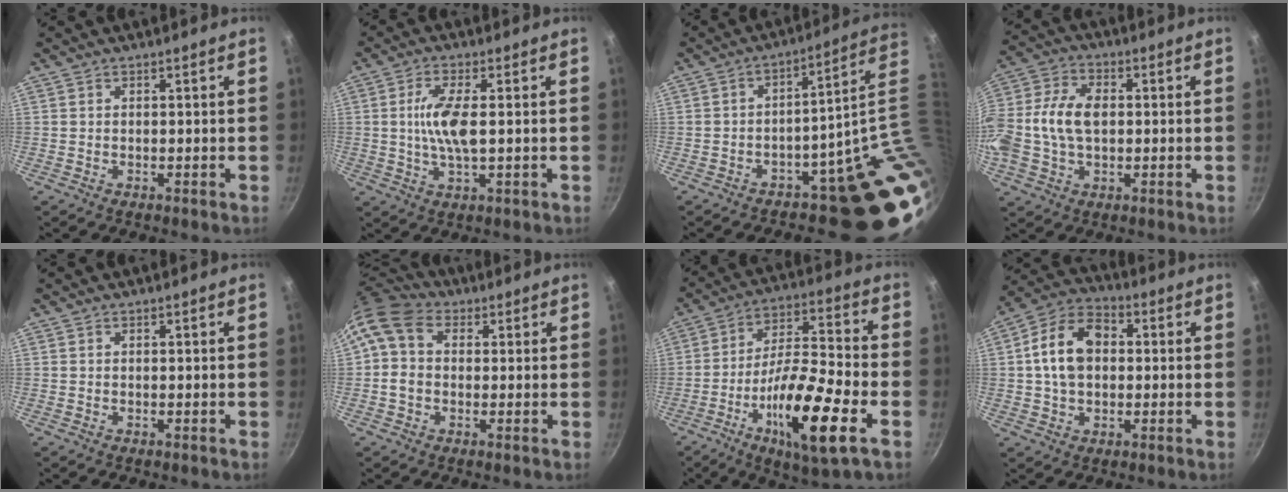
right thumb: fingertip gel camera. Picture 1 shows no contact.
{"total": 7.7, "force": [0.5, 2.4, 7.3], "torque": [-0.154, 0.000, 0.007]}
{"total": 12.5, "force": [-1.0, 4.5, 11.6], "torque": [-0.069, 0.017, -0.013]}
{"total": 13.3, "force": [0.0, 8.8, 10.0], "torque": [-0.202, 0.027, -0.013]}
{"total": 0.0}
{"total": 10.0, "force": [2.1, 7.7, 6.1], "torque": [-0.110, 0.016, 0.018]}
{"total": 19.2, "force": [-7.5, 4.3, 17.1], "torque": [-0.297, 0.032, -0.136]}
{"total": 12.3, "force": [1.1, 8.6, 8.7], "torque": [-0.131, 0.026, 0.005]}